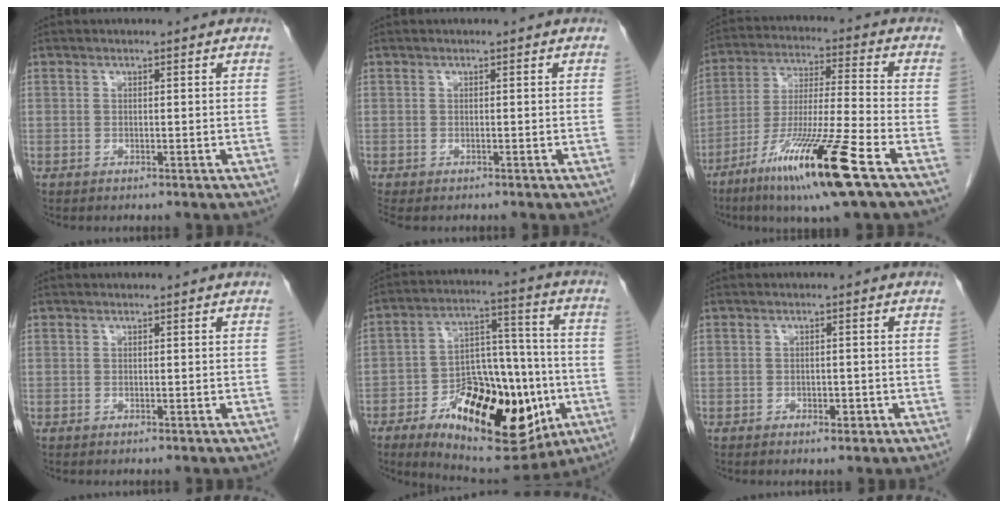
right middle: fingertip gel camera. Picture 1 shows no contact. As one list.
[{"total": 1.5, "force": [-1.2, 0.7, 0.5], "torque": [-0.008, -0.002, -0.018]}, {"total": 16.9, "force": [-9.1, -0.3, 14.2], "torque": [-0.279, -0.045, -0.166]}, {"total": 0.0}, {"total": 23.0, "force": [-8.6, 10.1, 18.8], "torque": [-0.285, 0.009, -0.116]}, {"total": 1.8, "force": [-0.8, 1.1, 1.2], "torque": [-0.013, 0.003, -0.004]}]